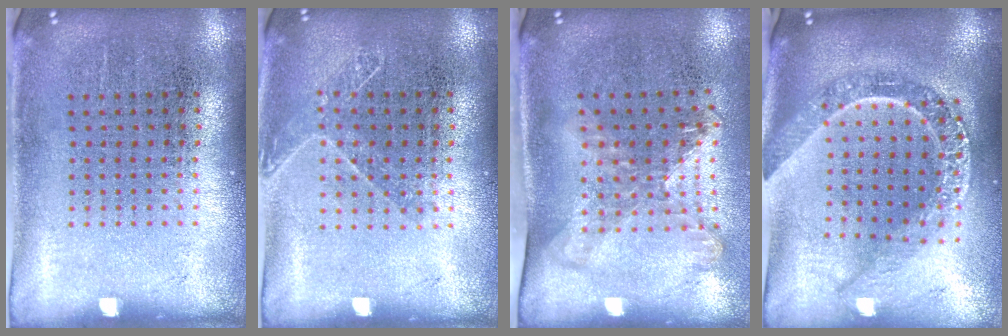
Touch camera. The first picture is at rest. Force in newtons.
{"total": 1.1, "press": 0.9, "slide": 0.5}
{"total": 1.7, "press": 1.3, "slide": 1.1}
{"total": 2.5, "press": 2.0, "slide": 1.5}